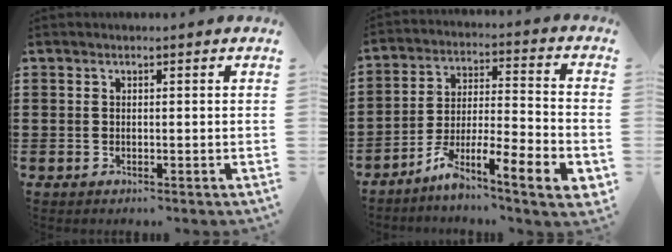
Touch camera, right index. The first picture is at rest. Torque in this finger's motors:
{"motor_torque": [0.80, -0.57, 0.73, 0.16]}